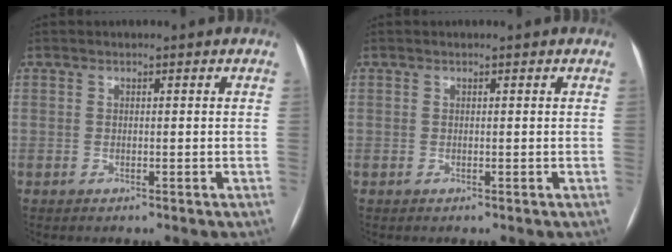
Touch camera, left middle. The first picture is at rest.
{"total": 0.0}